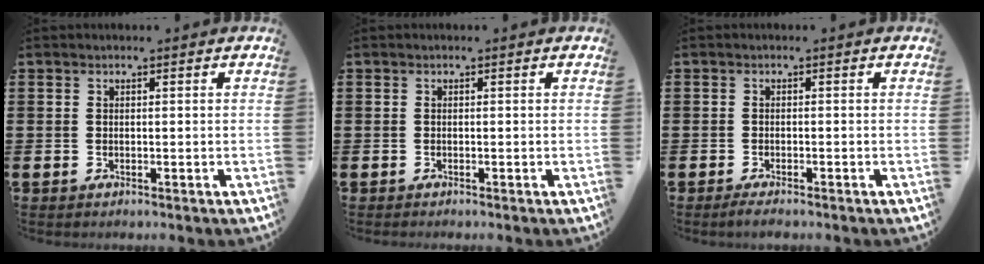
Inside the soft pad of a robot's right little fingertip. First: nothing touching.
{"total": 0.0}
{"total": 1.0, "force": [-0.8, 0.1, 0.7], "torque": [-0.014, -0.003, -0.015]}